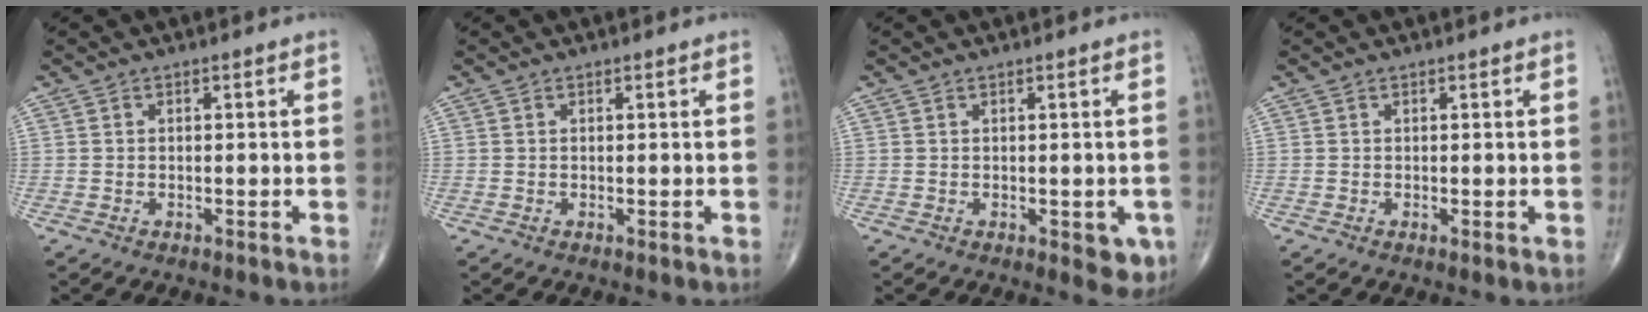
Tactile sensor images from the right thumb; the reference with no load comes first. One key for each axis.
{"total": 0.0}
{"total": 4.1, "fx": -1.0, "fy": 1.9, "fz": 3.4, "tx": -0.017, "ty": -0.004, "tz": -0.007}
{"total": 0.5, "fx": 0.2, "fy": 0.0, "fz": 0.5, "tx": -0.011, "ty": -0.003, "tz": 0.002}